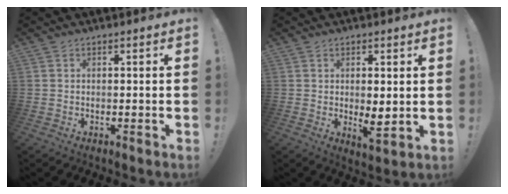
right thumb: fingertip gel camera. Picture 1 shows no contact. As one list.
[{"total": 5.3, "force": [0.3, 2.2, 4.8], "torque": [-0.055, -0.015, 0.005]}]